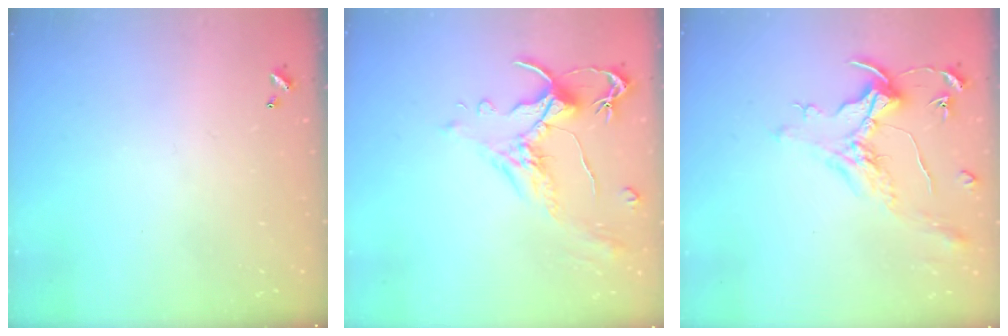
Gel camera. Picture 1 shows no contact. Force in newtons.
{"total": 1.5, "press": 1.0, "slide": 1.1}
{"total": 1.5, "press": 1.3, "slide": 0.7}